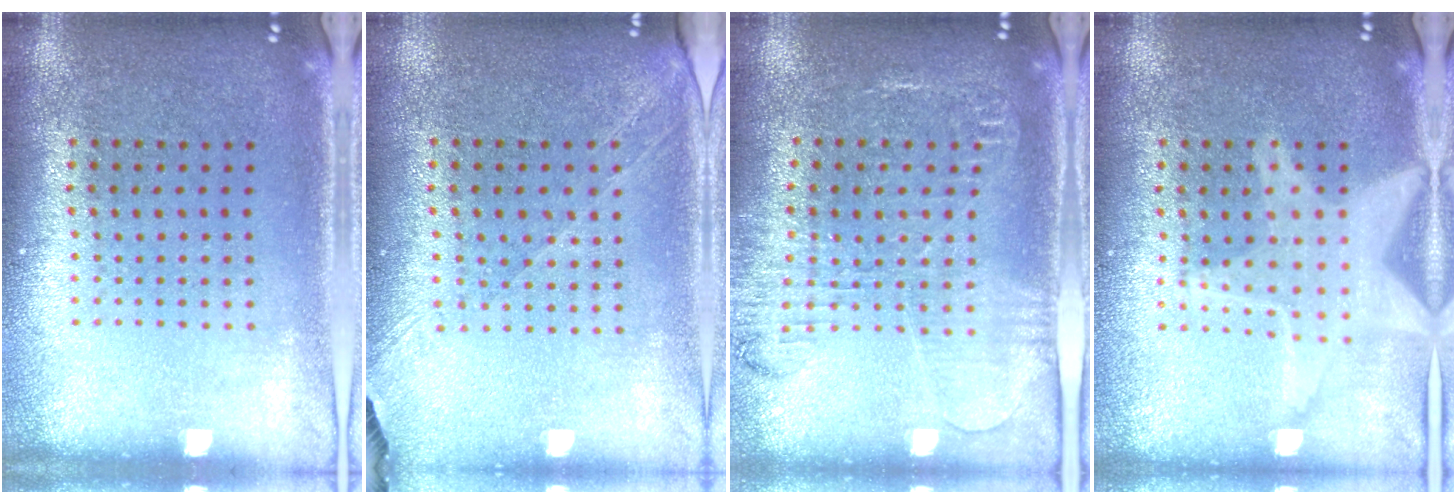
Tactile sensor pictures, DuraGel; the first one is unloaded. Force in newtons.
{"total": 1.4, "press": 1.2, "slide": 0.8}
{"total": 2.0, "press": 2.0, "slide": 0.1}
{"total": 3.0, "press": 3.0, "slide": 0.3}